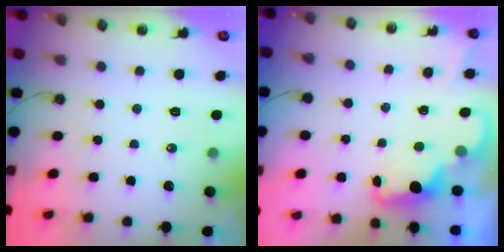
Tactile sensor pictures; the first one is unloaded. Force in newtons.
{"total": 2.3, "press": 2.3, "slide": 0.5}